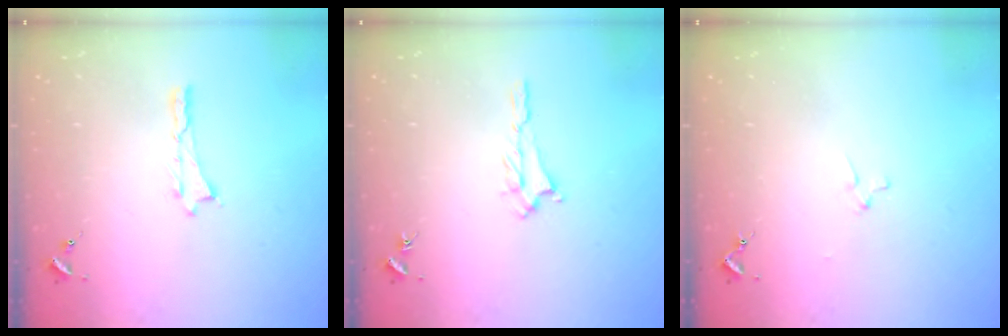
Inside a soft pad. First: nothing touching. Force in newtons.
{"total": 1.2, "press": 1.1, "slide": 0.5}
{"total": 1.1, "press": 1.1, "slide": 0.1}